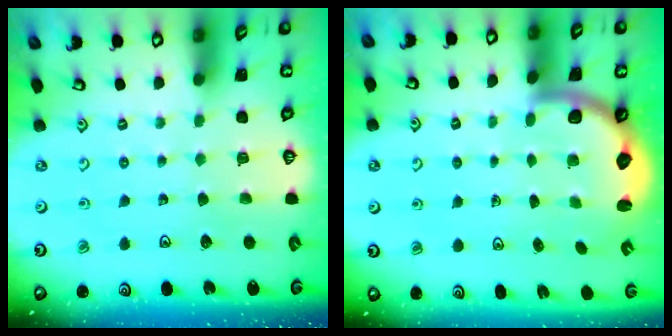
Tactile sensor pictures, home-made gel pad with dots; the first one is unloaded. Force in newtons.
{"total": 2.8, "press": 2.5, "slide": 1.3}